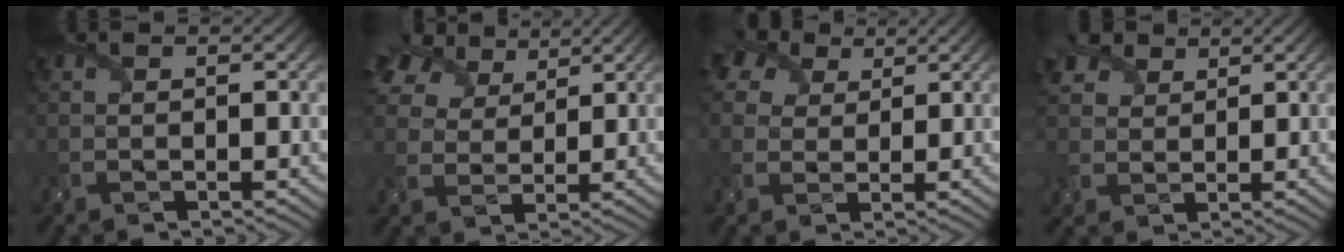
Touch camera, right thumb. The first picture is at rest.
{"total": 9.1, "force": [6.0, 5.3, 4.2], "torque": [-0.108, 0.022, 0.105]}
{"total": 7.5, "force": [4.6, 4.9, 3.4], "torque": [-0.097, 0.021, 0.070]}
{"total": 5.9, "force": [3.5, 4.2, 2.2], "torque": [-0.074, 0.014, 0.058]}